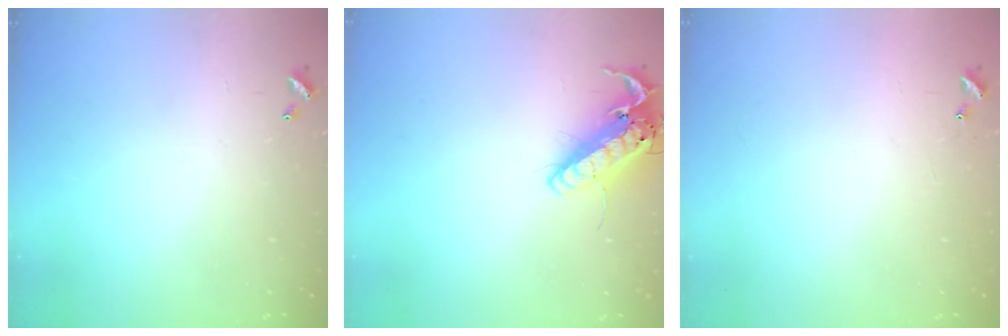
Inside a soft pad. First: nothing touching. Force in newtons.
{"total": 14.9, "press": 14.7, "slide": 2.8}
{"total": 4.1, "press": 4.1, "slide": 0.5}